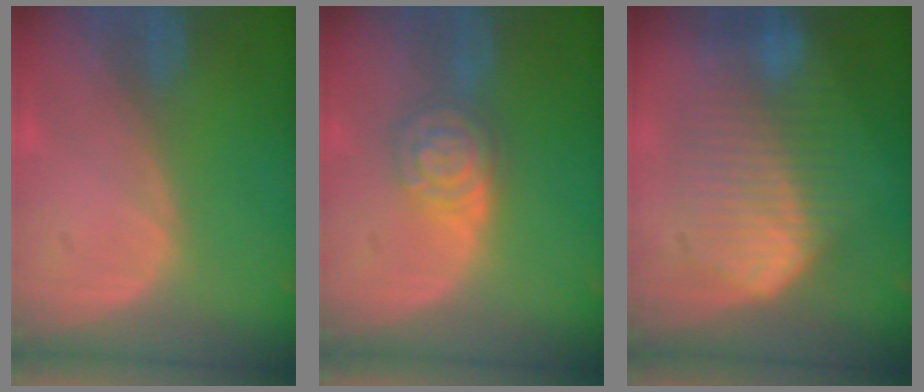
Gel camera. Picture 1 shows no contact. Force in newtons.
{"total": 5.9, "press": 5.9, "slide": 0.3}
{"total": 10.5, "press": 10.4, "slide": 0.5}